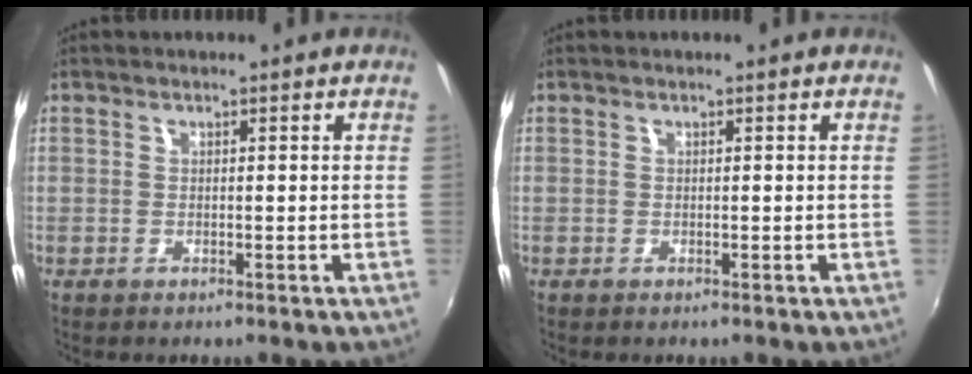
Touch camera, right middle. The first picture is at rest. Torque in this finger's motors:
{"motor_torque": [-0.12, 0.06, 0.00, -0.01]}